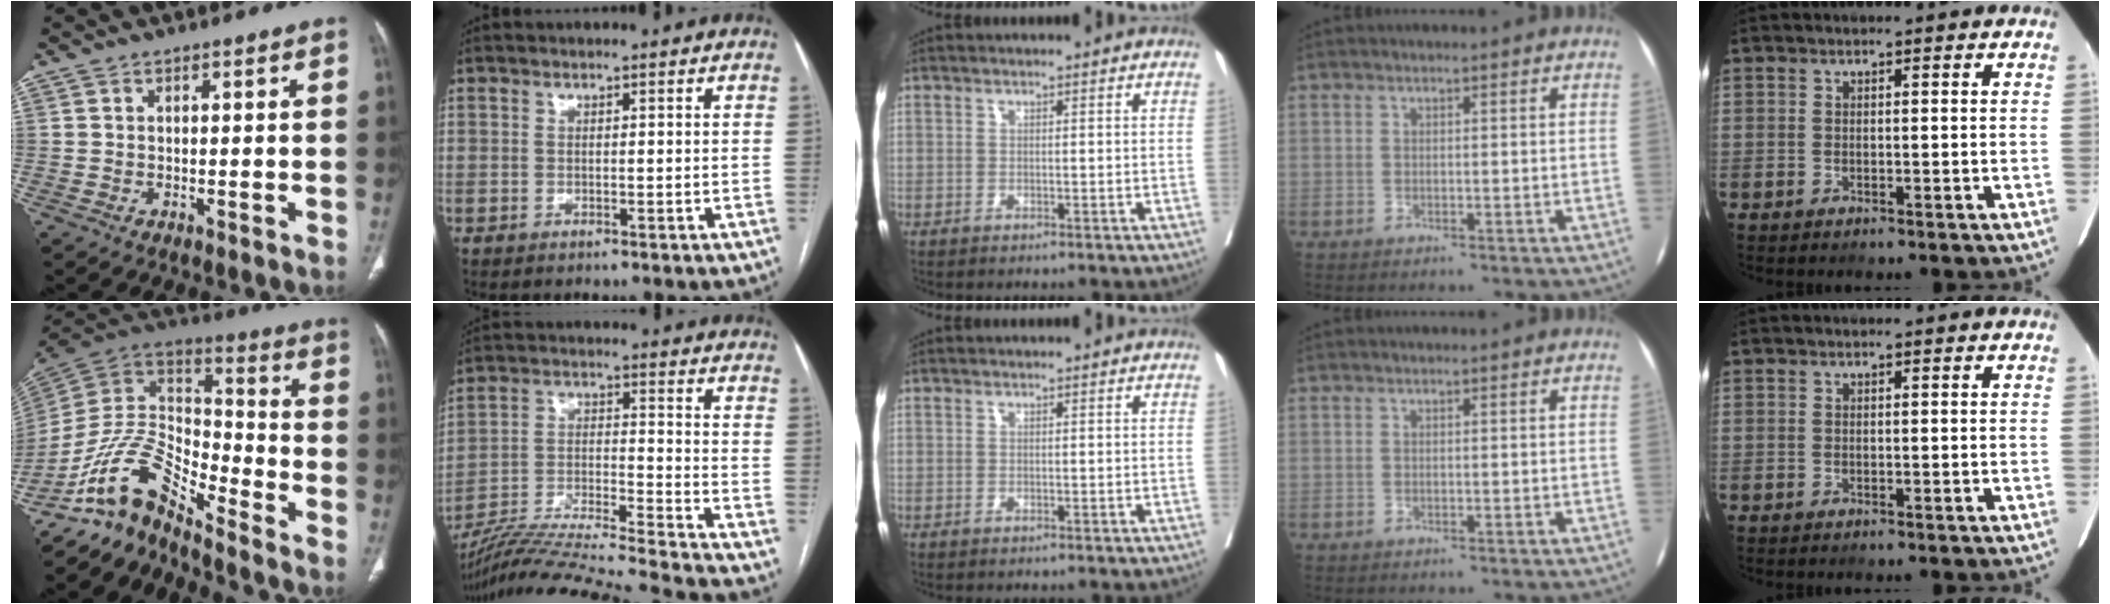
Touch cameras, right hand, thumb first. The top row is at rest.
{"thumb": {"total": 13.3, "force": [-11.2, 3.8, 6.0], "torque": [-0.109, 0.103, -0.219]}, "index": {"total": 23.0, "force": [-21.2, -2.2, 8.7], "torque": [-0.154, -0.034, -0.337]}}